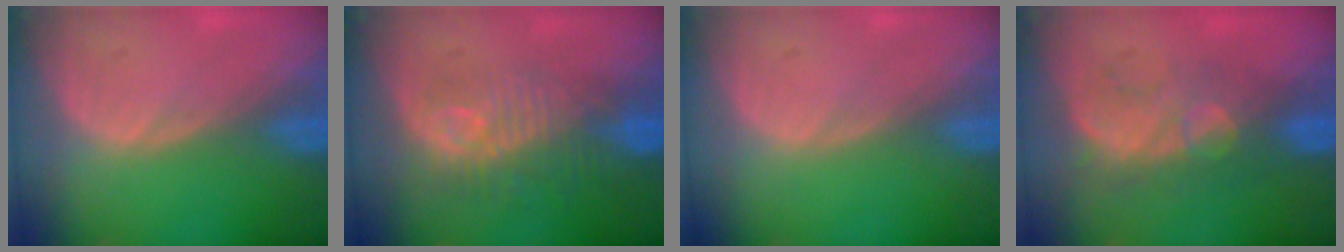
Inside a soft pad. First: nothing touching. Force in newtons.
{"total": 9.7, "press": 8.7, "slide": 4.4}
{"total": 0.0}
{"total": 8.3, "press": 7.6, "slide": 3.6}